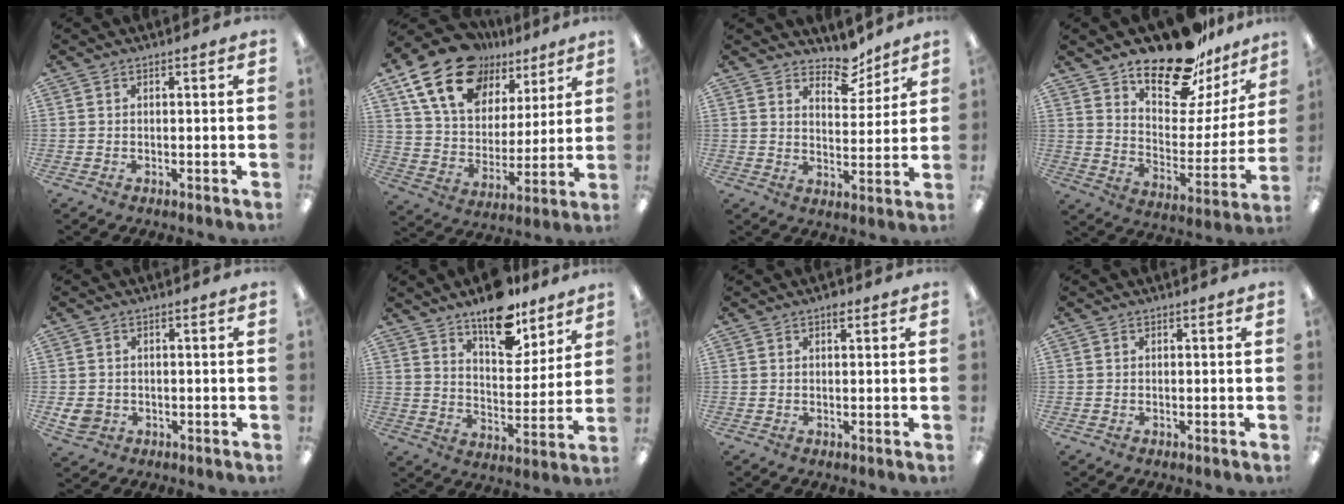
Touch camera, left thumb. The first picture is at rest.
{"total": 19.7, "force": [12.7, 11.9, 9.2], "torque": [-0.172, -0.060, 0.235]}
{"total": 7.9, "force": [6.6, 3.4, 2.5], "torque": [-0.023, -0.047, 0.116]}
{"total": 19.5, "force": [16.0, 7.1, 8.7], "torque": [-0.146, -0.120, 0.276]}
{"total": 3.7, "force": [-0.8, 3.2, 1.6], "torque": [-0.041, 0.000, -0.015]}
{"total": 14.1, "force": [11.1, 6.0, 6.3], "torque": [-0.089, -0.073, 0.198]}
{"total": 1.7, "force": [1.0, 0.7, 1.1], "torque": [-0.008, -0.004, 0.014]}
{"total": 0.0}